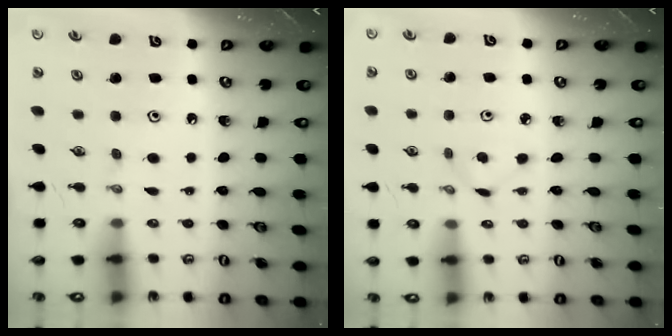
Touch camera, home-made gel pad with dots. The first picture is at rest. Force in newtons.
{"total": 1.6, "press": 1.6, "slide": 0.2}